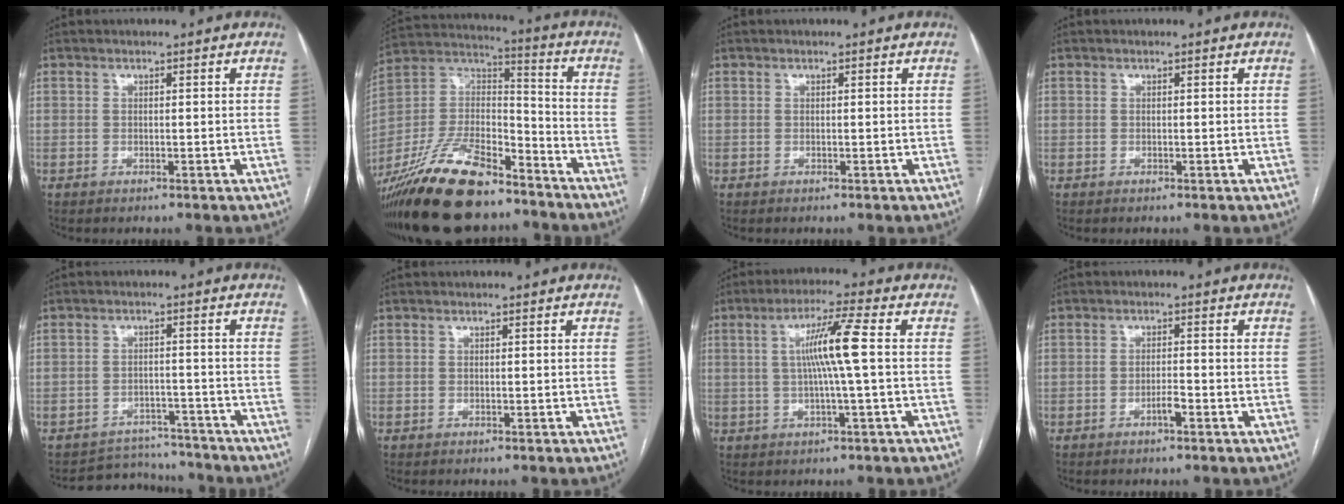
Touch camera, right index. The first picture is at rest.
{"total": 23.2, "force": [-17.7, 7.6, 13.0], "torque": [-0.289, -0.009, -0.323]}
{"total": 0.0}
{"total": 0.0}
{"total": 6.5, "force": [-6.1, 1.8, -1.3], "torque": [0.022, 0.020, -0.087]}
{"total": 0.0}
{"total": 7.7, "force": [0.7, -0.9, 7.6], "torque": [-0.137, 0.007, 0.013]}
{"total": 2.0, "force": [-1.1, 0.2, 1.6], "torque": [-0.028, 0.001, -0.020]}